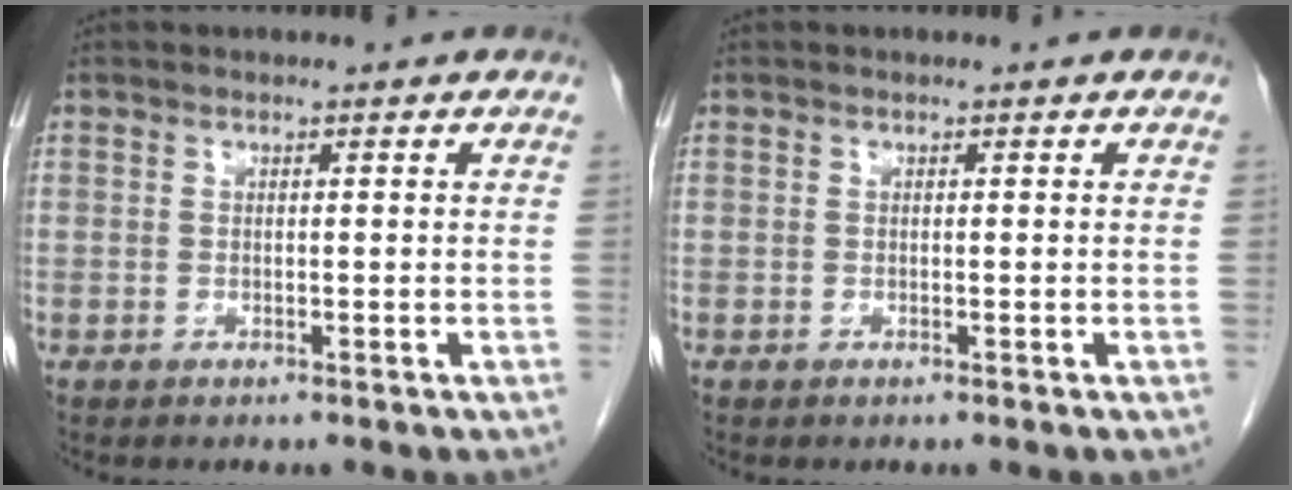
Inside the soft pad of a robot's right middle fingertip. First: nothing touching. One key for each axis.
{"total": 0.0}